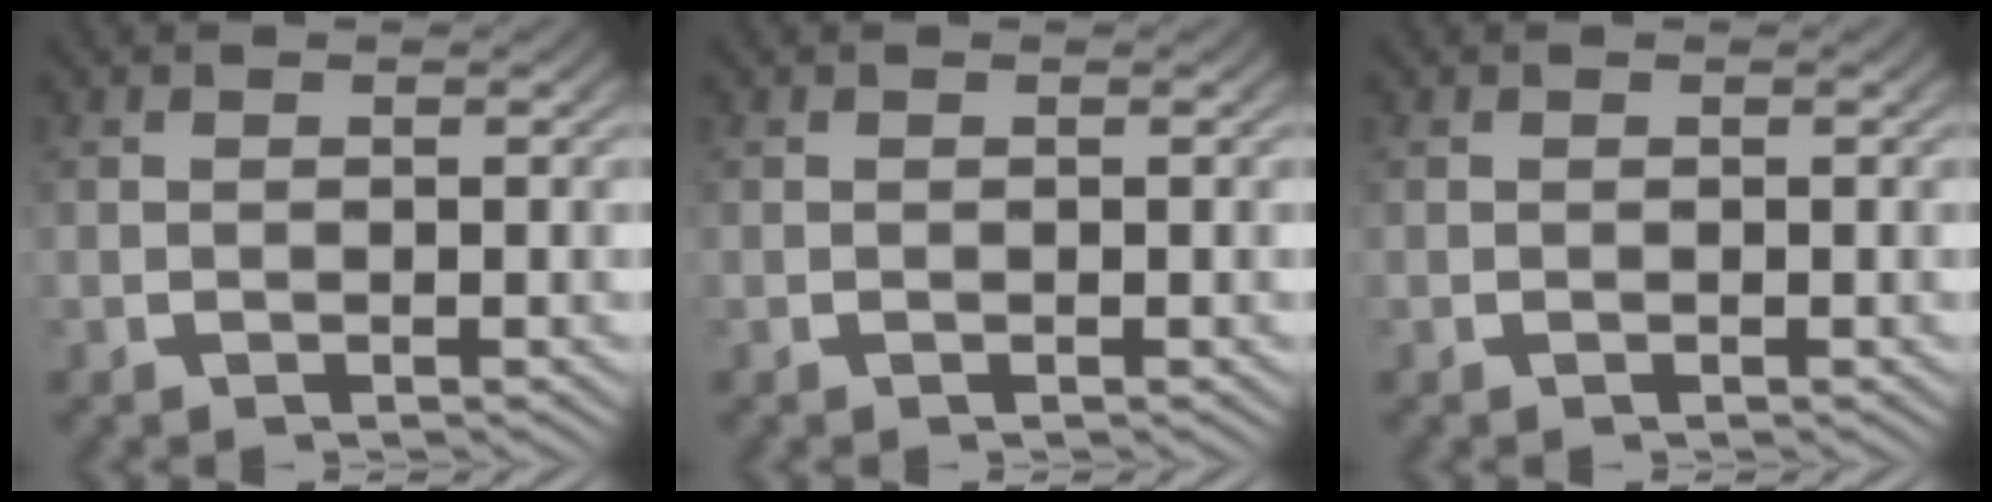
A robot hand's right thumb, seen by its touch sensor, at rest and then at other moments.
{"total": 0.0}
{"total": 0.0}